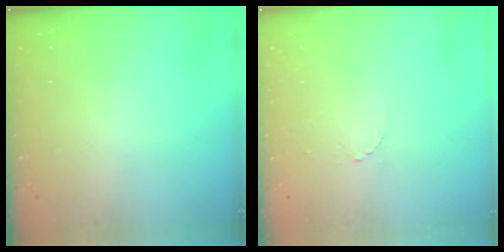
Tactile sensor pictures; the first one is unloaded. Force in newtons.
{"total": 1.3, "press": 1.3, "slide": 0.1}